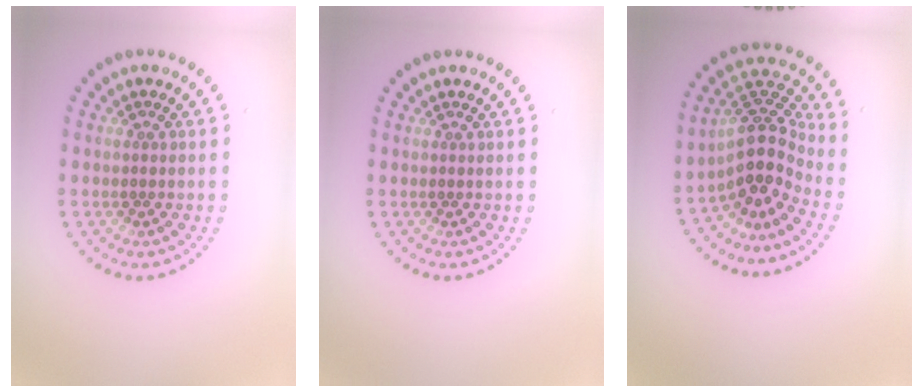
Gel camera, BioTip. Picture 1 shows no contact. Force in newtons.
{"total": 0.0}
{"total": 4.7, "press": 3.6, "slide": 3.1}